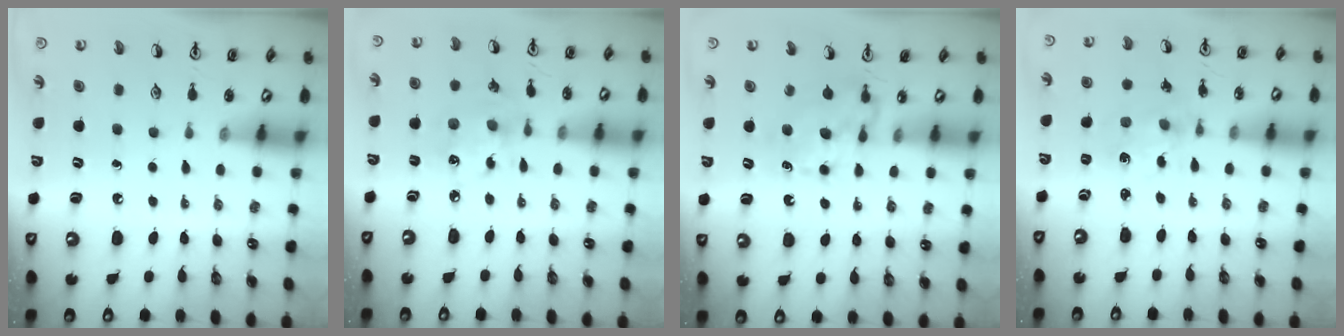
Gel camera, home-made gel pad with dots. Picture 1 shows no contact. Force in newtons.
{"total": 8.5, "press": 8.5, "slide": 0.6}
{"total": 7.7, "press": 7.6, "slide": 0.8}
{"total": 2.4, "press": 2.2, "slide": 0.8}